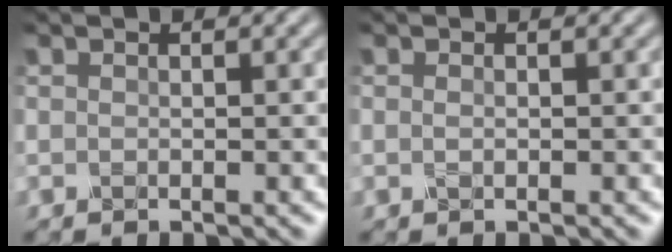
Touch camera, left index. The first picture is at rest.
{"total": 0.5, "force": [-0.1, 0.2, 0.4], "torque": [-0.012, -0.001, -0.001]}